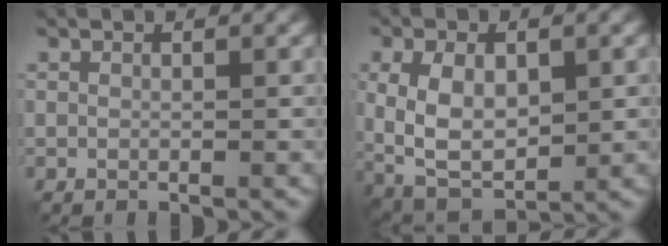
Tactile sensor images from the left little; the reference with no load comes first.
{"total": 7.6, "force": [0.3, 4.5, 6.1], "torque": [-0.126, -0.001, 0.007]}